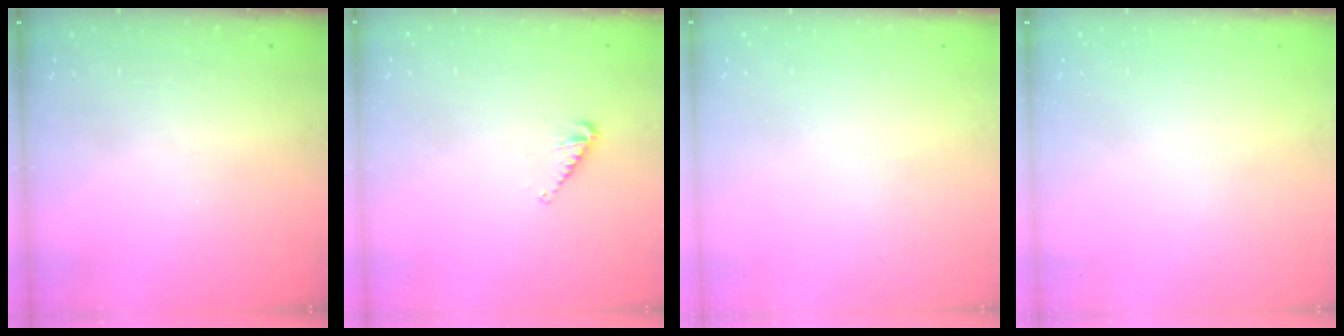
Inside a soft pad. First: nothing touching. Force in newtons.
{"total": 4.3, "press": 4.3, "slide": 0.2}
{"total": 0.0}
{"total": 0.0}